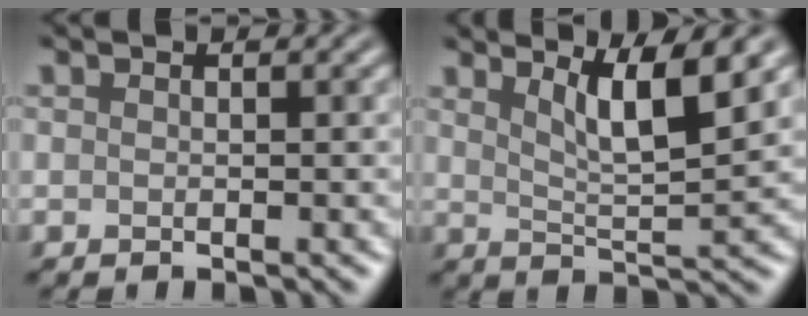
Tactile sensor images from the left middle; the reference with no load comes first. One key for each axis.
{"total": 5.0, "fx": 2.9, "fy": 0.9, "fz": 4.0, "tx": -0.060, "ty": -0.005, "tz": 0.049}